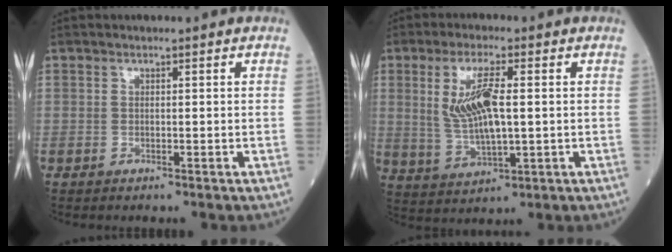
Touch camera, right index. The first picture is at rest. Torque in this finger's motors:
{"motor_torque": [0.33, 0.26, 0.25, 0.15]}